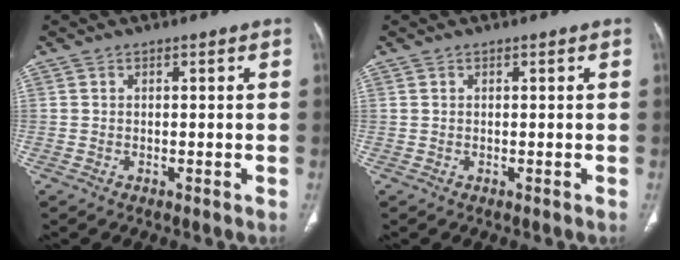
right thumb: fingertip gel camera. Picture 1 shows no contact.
{"total": 0.0}